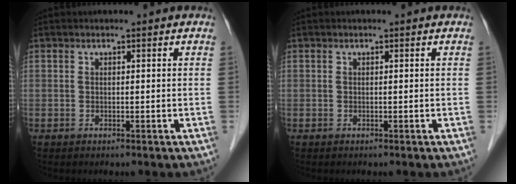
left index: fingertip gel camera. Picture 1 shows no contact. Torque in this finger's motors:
{"motor_torque": [0.01, 0.01, 0.00, 0.00]}